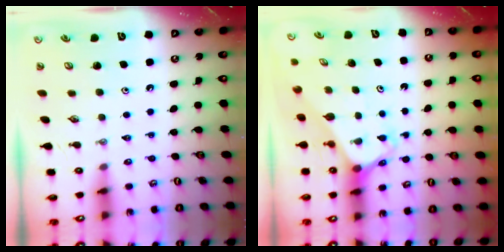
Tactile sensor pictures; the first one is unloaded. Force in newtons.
{"total": 2.6, "press": 2.6, "slide": 0.2}